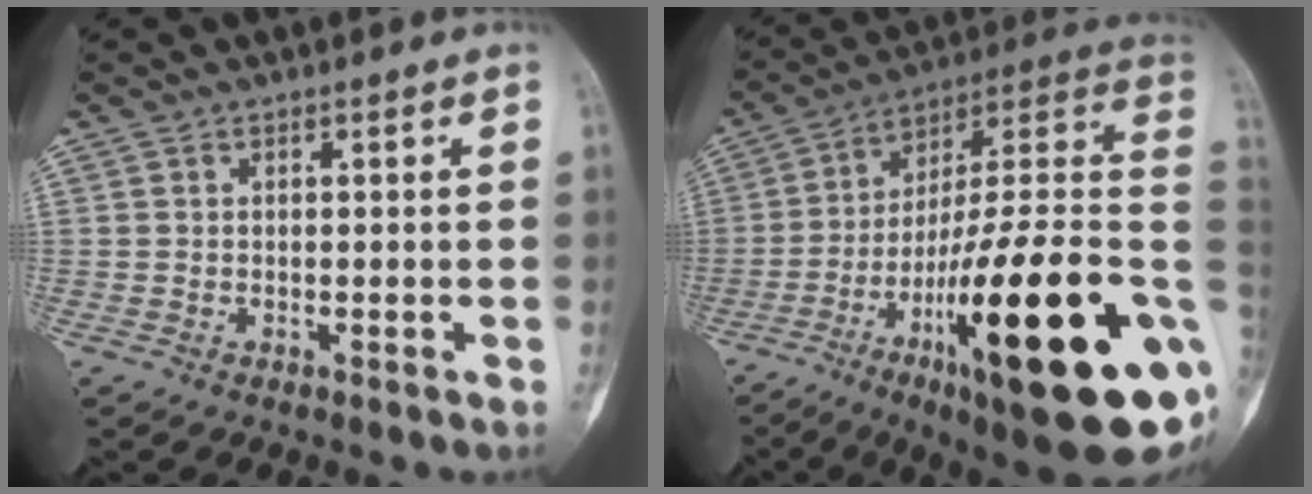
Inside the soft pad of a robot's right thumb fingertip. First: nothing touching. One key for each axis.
{"total": 34.4, "fx": -8.7, "fy": 7.4, "fz": 32.4, "tx": -0.406, "ty": 0.041, "tz": -0.141}